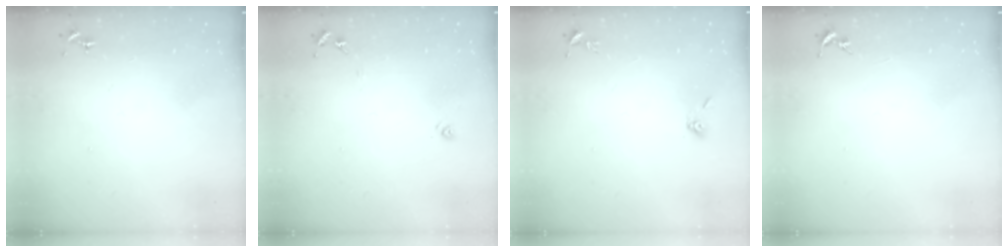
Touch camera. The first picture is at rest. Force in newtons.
{"total": 5.9, "press": 5.9, "slide": 0.5}
{"total": 5.3, "press": 5.2, "slide": 1.1}
{"total": 0.0}